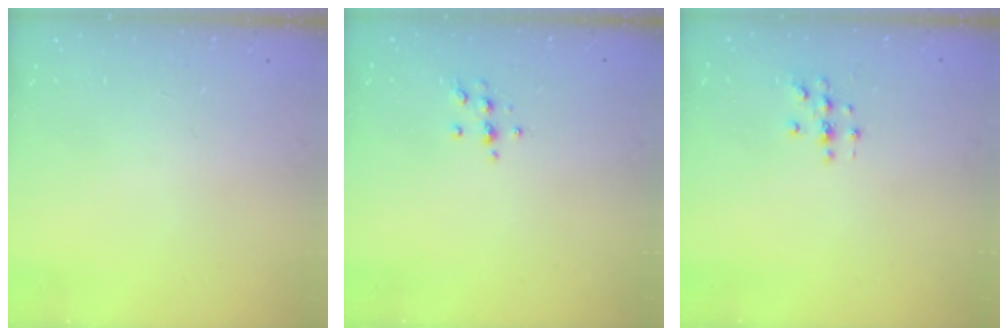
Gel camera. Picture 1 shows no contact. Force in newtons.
{"total": 6.2, "press": 6.2, "slide": 0.9}
{"total": 2.0, "press": 2.0, "slide": 0.2}